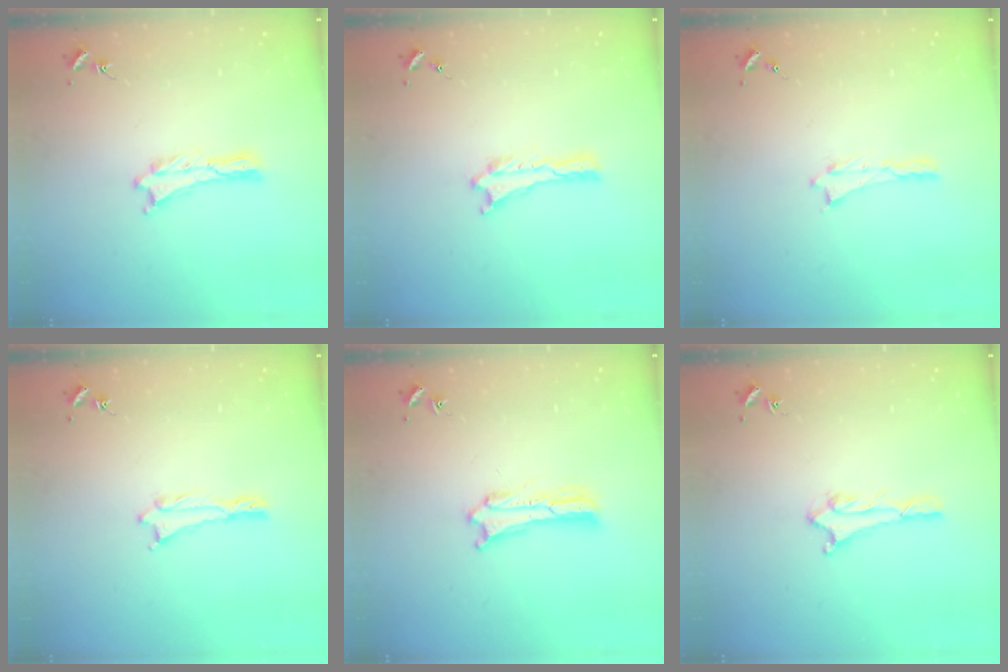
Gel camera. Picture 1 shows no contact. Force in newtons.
{"total": 0.0}
{"total": 0.0}
{"total": 0.5, "press": 0.5, "slide": 0.2}
{"total": 1.2, "press": 1.2, "slide": 0.2}
{"total": 1.6, "press": 1.6, "slide": 0.1}